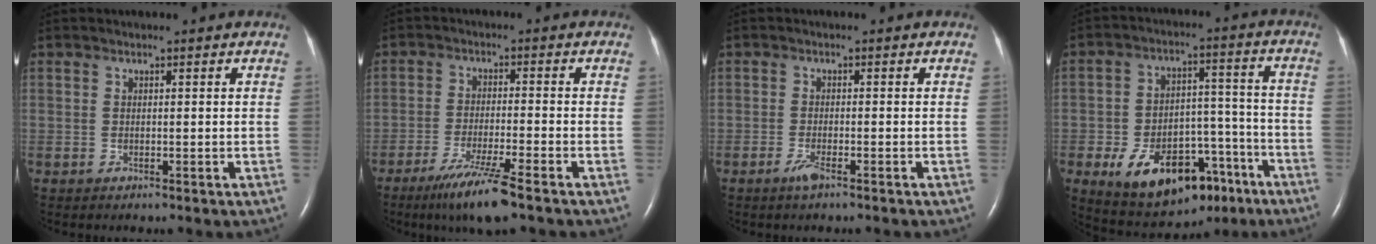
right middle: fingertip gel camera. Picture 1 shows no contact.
{"total": 8.1, "force": [-5.5, -0.3, 5.9], "torque": [-0.115, -0.026, -0.100]}
{"total": 2.0, "force": [-1.4, 0.2, 1.4], "torque": [-0.036, -0.004, -0.028]}
{"total": 16.4, "force": [-9.0, 8.8, 10.5], "torque": [-0.156, 0.026, -0.125]}